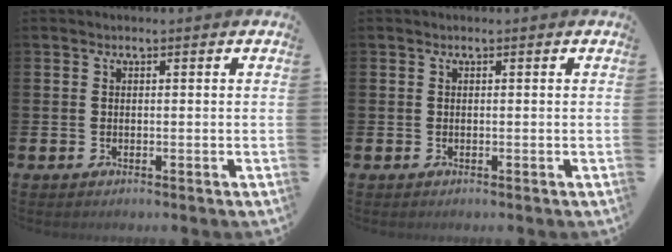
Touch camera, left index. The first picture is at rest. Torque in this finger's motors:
{"motor_torque": [0.00, 0.00, 0.00, 0.00]}